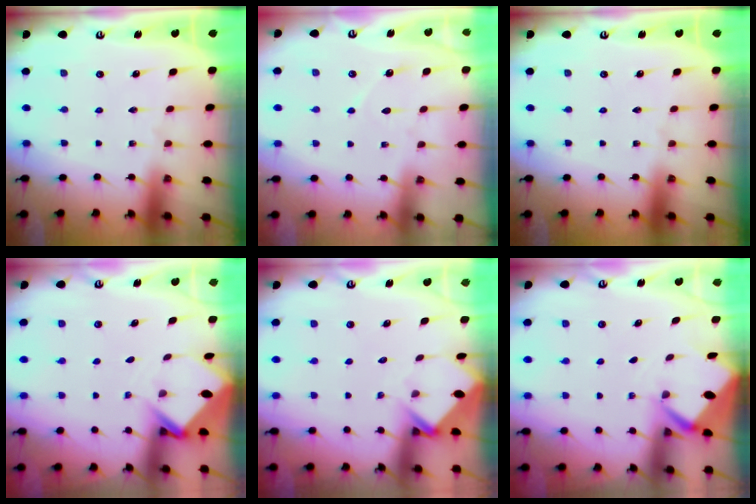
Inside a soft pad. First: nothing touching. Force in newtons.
{"total": 4.0, "press": 4.0, "slide": 0.4}
{"total": 0.0}
{"total": 3.6, "press": 3.6, "slide": 0.2}
{"total": 3.7, "press": 3.7, "slide": 0.2}
{"total": 2.7, "press": 2.7, "slide": 0.2}